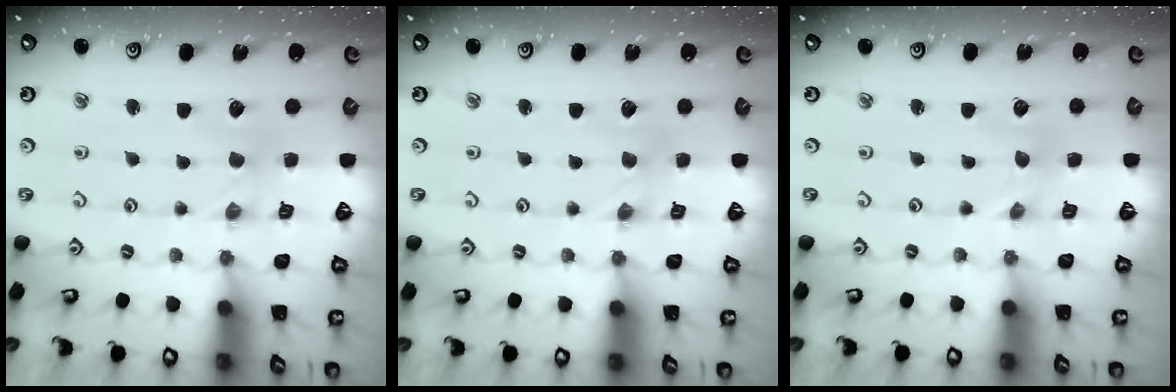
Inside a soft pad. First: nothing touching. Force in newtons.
{"total": 0.0}
{"total": 0.0}